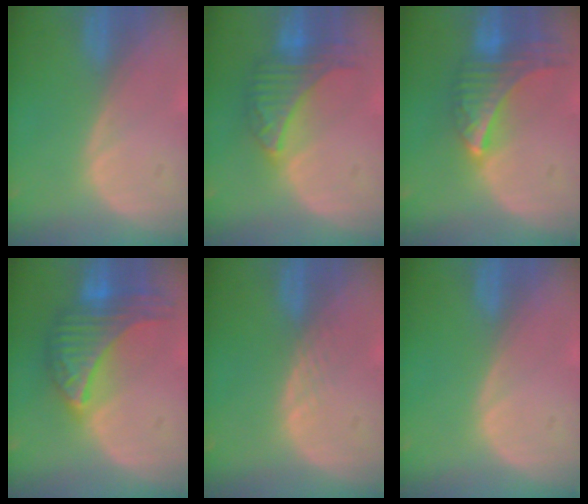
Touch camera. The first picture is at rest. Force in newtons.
{"total": 7.2, "press": 7.2, "slide": 0.1}
{"total": 9.2, "press": 8.1, "slide": 4.3}
{"total": 10.0, "press": 10.0, "slide": 0.6}
{"total": 1.3, "press": 1.2, "slide": 0.1}
{"total": 0.0}